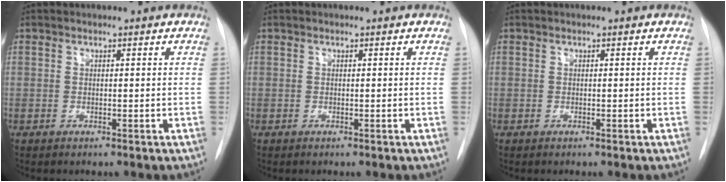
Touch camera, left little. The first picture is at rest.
{"total": 0.0}
{"total": 0.0}